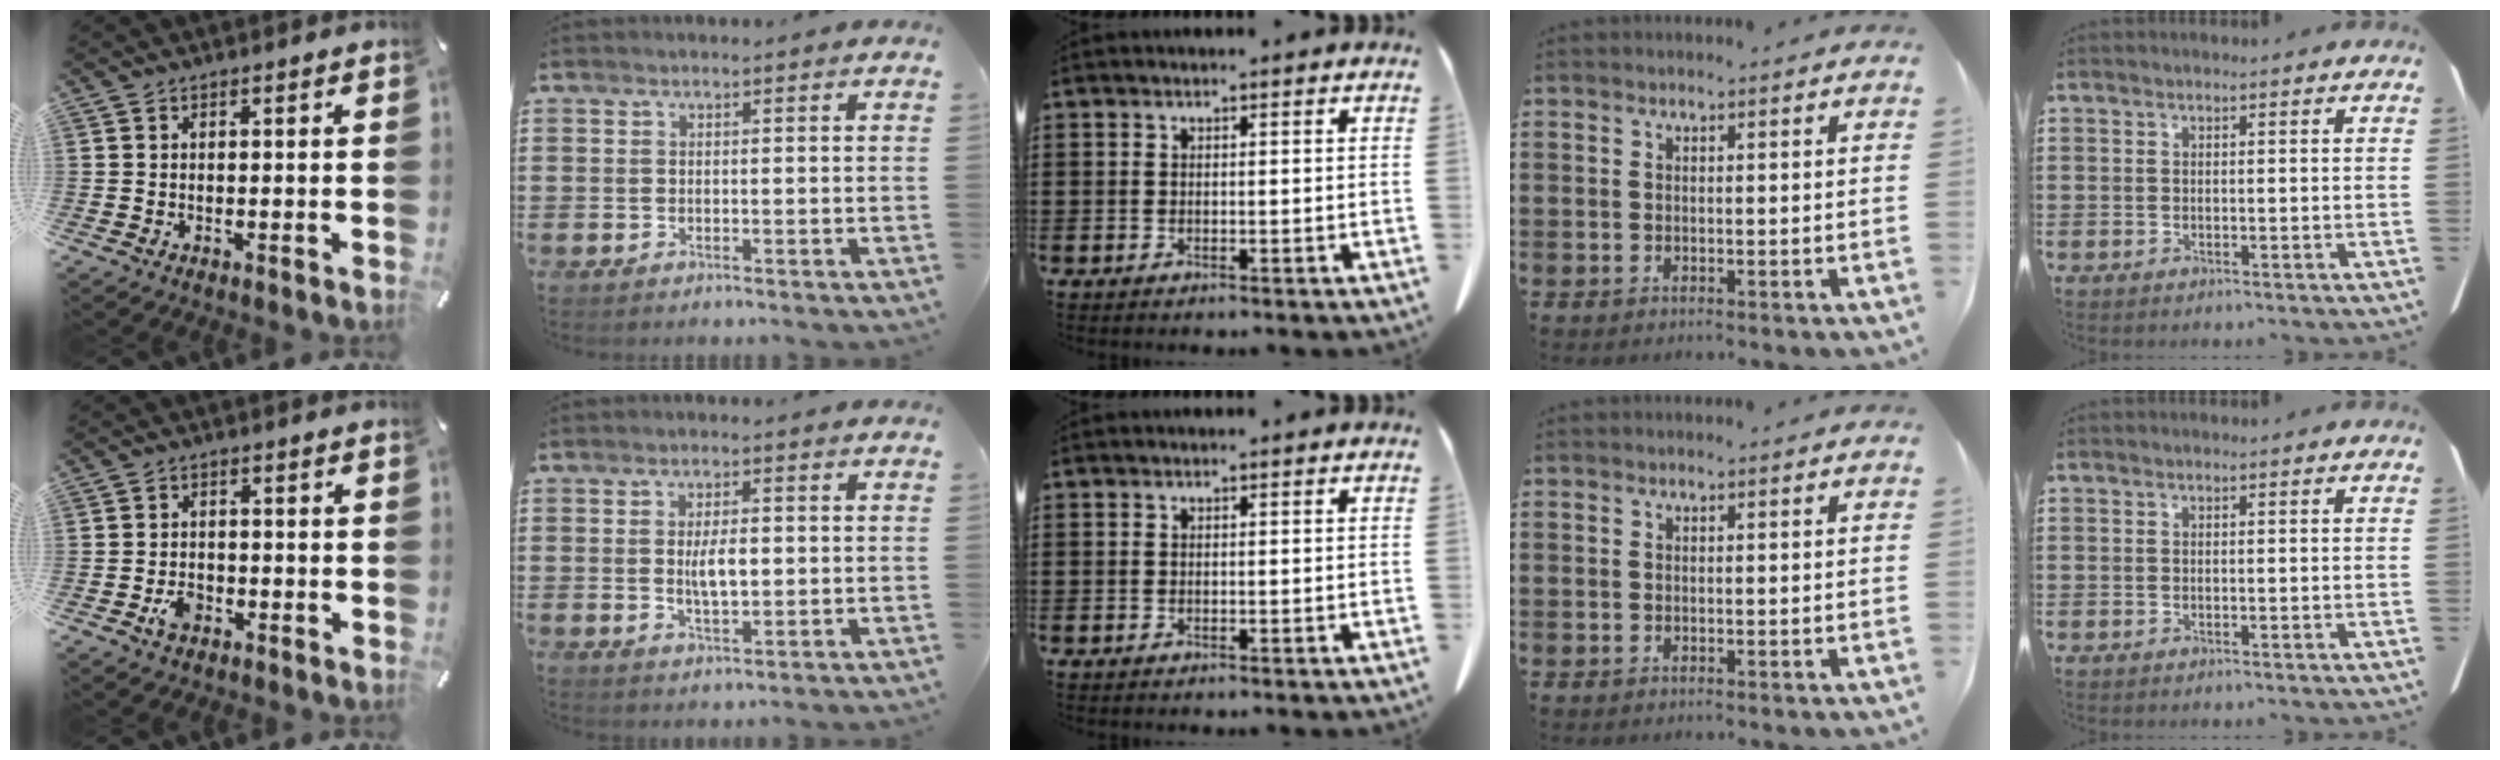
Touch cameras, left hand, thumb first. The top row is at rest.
{"thumb": {"total": 3.4, "force": [-1.6, 2.4, 1.8], "torque": [-0.029, 0.008, -0.027]}, "index": {"total": 4.3, "force": [0.2, 1.5, 4.0], "torque": [-0.069, 0.000, 0.000]}}